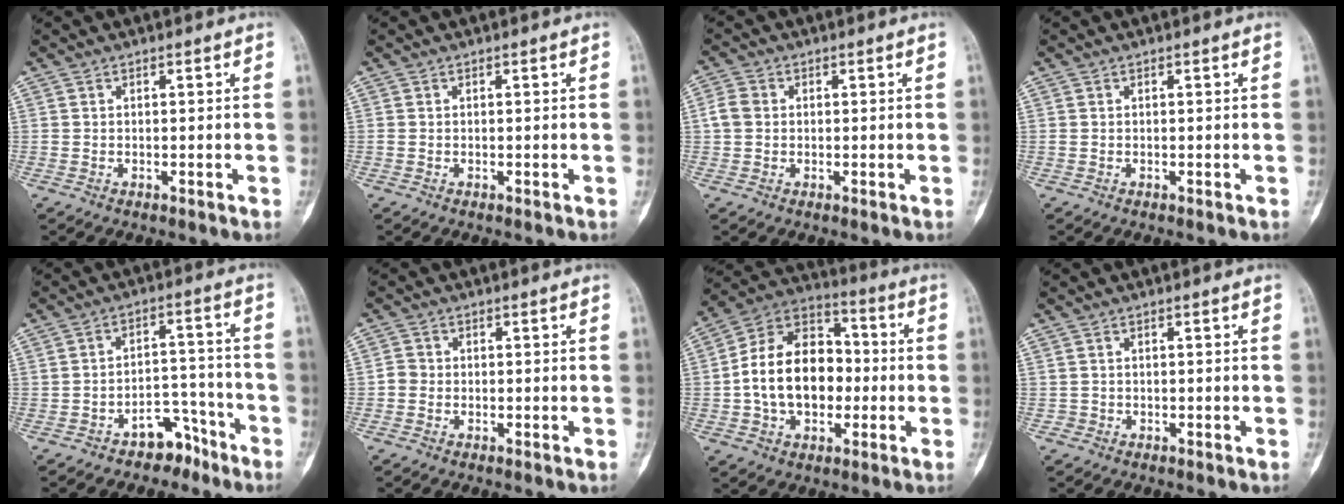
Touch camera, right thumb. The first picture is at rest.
{"total": 0.0}
{"total": 3.3, "force": [0.1, 2.8, 1.7], "torque": [-0.028, 0.009, -0.006]}
{"total": 0.0}
{"total": 6.8, "force": [-4.9, 4.2, 2.2], "torque": [0.000, 0.072, -0.077]}
{"total": 2.1, "force": [-0.6, 1.9, 0.7], "torque": [0.001, 0.008, -0.020]}
{"total": 18.1, "force": [-1.3, 12.7, 12.9], "torque": [-0.189, 0.036, -0.025]}
{"total": 0.9, "force": [-0.4, 0.8, -0.1], "torque": [0.003, 0.005, -0.008]}